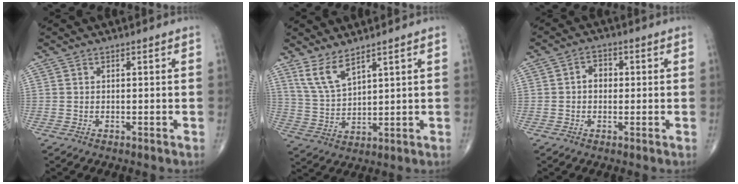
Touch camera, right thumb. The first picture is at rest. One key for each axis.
{"total": 6.5, "fx": 4.8, "fy": 1.9, "fz": 3.9, "tx": -0.079, "ty": -0.034, "tz": 0.108}
{"total": 3.7, "fx": 0.2, "fy": 2.9, "fz": 2.3, "tx": -0.023, "ty": 0.014, "tz": -0.004}